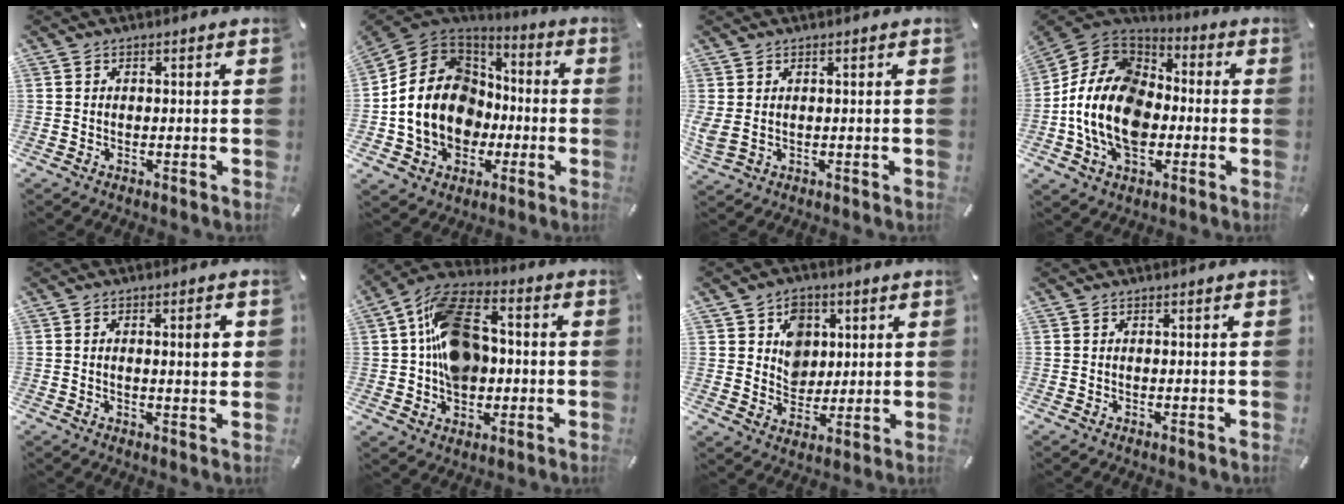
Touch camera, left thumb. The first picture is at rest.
{"total": 16.8, "force": [-2.8, 14.2, 8.5], "torque": [-0.195, 0.018, -0.047]}
{"total": 2.3, "force": [0.6, 1.4, 1.8], "torque": [-0.044, -0.004, 0.011]}
{"total": 17.2, "force": [-4.7, 12.5, 10.9], "torque": [-0.256, 0.027, -0.090]}
{"total": 5.0, "force": [0.9, 1.3, 4.7], "torque": [-0.064, -0.006, 0.007]}
{"total": 17.1, "force": [0.6, 12.7, 11.5], "torque": [-0.205, 0.023, 0.014]}
{"total": 8.3, "force": [2.8, 7.3, 2.7], "torque": [-0.033, -0.009, 0.047]}
{"total": 0.0}